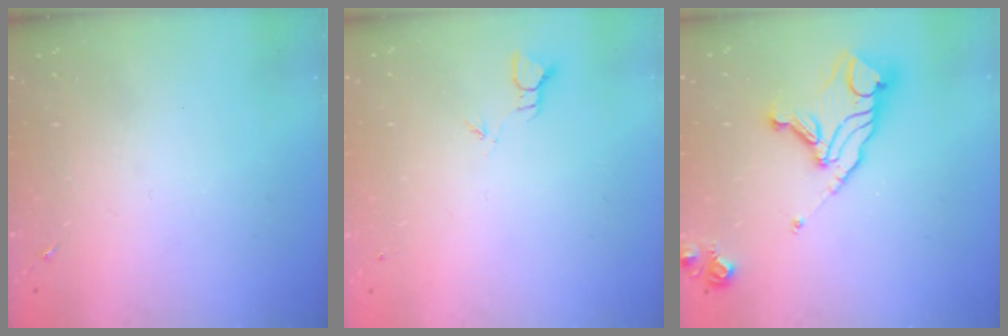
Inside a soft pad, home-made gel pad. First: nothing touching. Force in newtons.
{"total": 1.9, "press": 1.9, "slide": 0.1}
{"total": 14.9, "press": 14.8, "slide": 1.5}